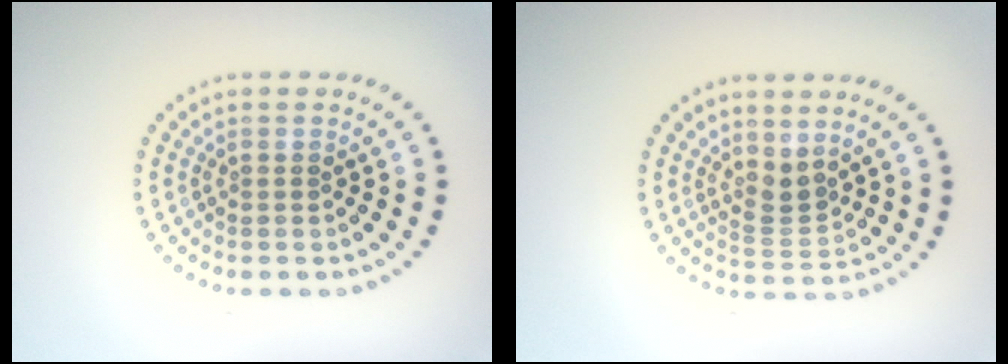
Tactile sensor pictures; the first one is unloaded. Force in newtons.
{"total": 2.1, "press": 1.4, "slide": 1.6}